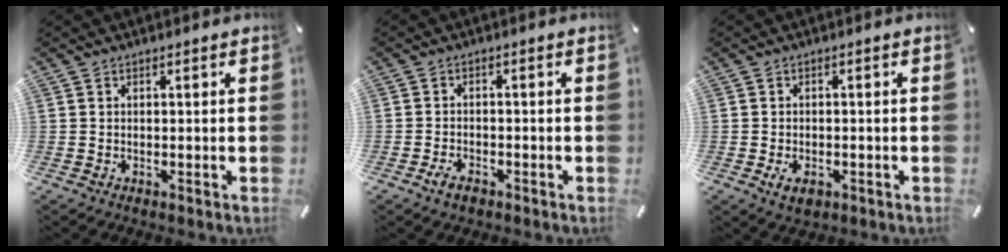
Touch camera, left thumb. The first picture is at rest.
{"total": 3.3, "force": [-2.1, 1.8, 1.8], "torque": [-0.045, 0.006, -0.043]}
{"total": 3.2, "force": [-1.3, 2.1, 2.0], "torque": [-0.041, 0.003, -0.023]}